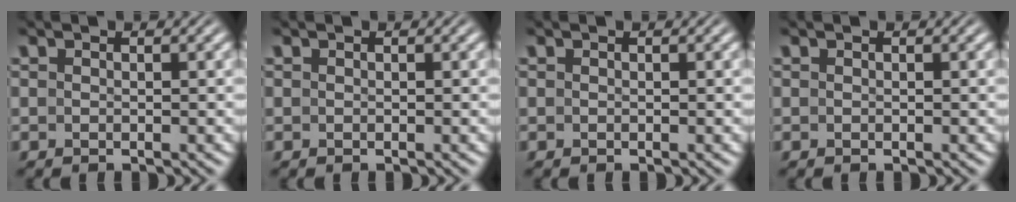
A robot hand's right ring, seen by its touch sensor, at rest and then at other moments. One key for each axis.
{"total": 0.0}
{"total": 0.0}
{"total": 0.0}